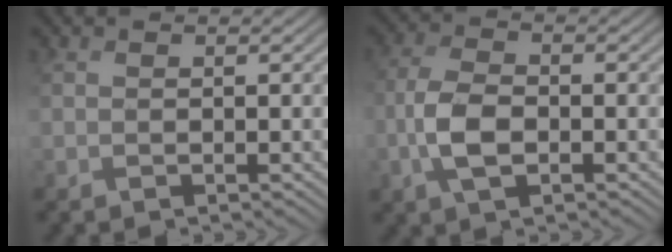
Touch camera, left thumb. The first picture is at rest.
{"total": 4.3, "force": [-1.1, 2.2, 3.5], "torque": [-0.086, 0.008, -0.027]}